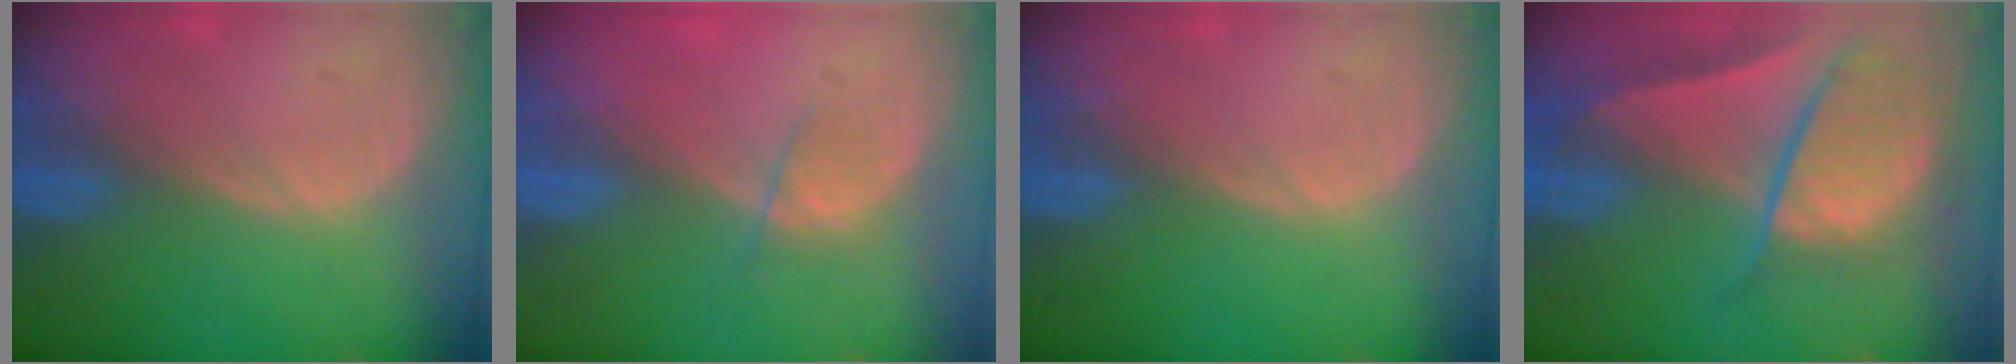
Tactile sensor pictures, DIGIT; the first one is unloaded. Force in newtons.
{"total": 2.2, "press": 2.0, "slide": 0.9}
{"total": 0.0}
{"total": 10.2, "press": 8.4, "slide": 5.7}